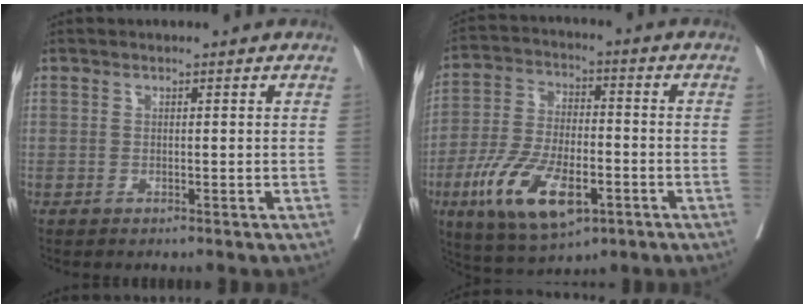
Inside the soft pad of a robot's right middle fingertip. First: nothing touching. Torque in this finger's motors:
{"motor_torque": [1.23, -0.91, 0.39, 0.10]}